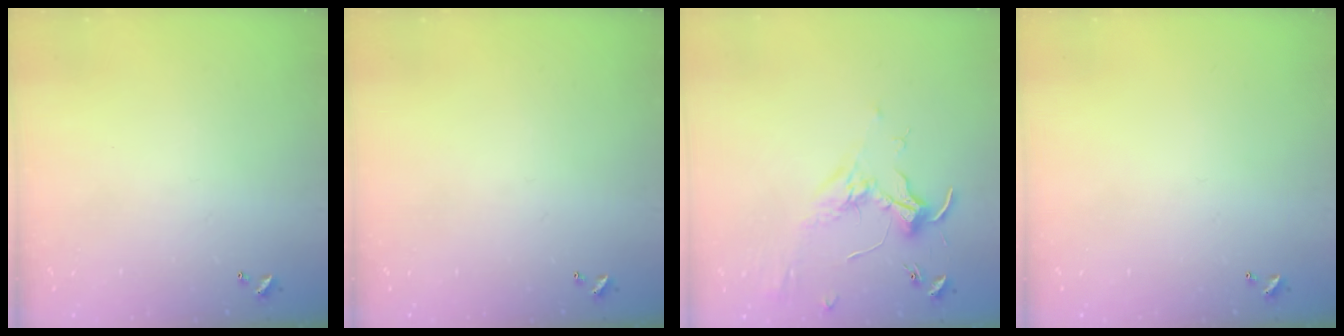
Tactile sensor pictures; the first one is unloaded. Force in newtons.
{"total": 0.0}
{"total": 1.7, "press": 1.5, "slide": 0.7}
{"total": 0.0}